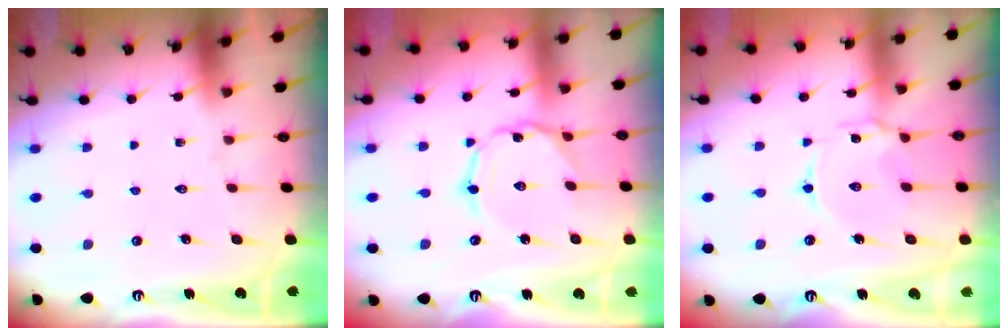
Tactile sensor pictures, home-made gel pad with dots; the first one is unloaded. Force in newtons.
{"total": 2.3, "press": 2.3, "slide": 0.3}
{"total": 3.9, "press": 3.9, "slide": 0.4}